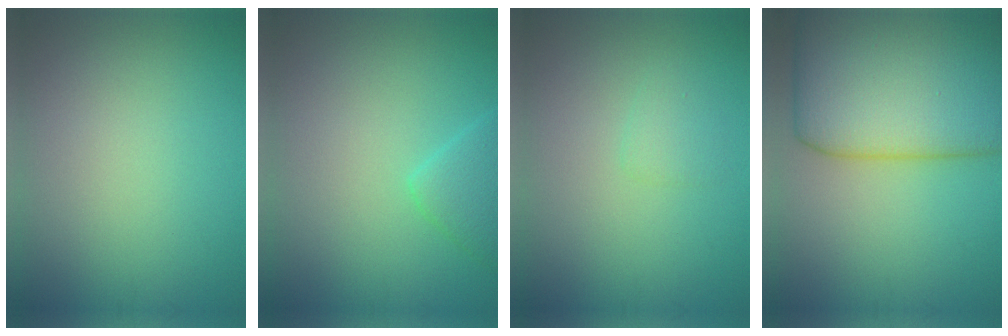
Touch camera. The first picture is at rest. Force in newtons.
{"total": 2.3, "press": 2.3, "slide": 0.3}
{"total": 1.1, "press": 1.1, "slide": 0.1}
{"total": 14.6, "press": 14.6, "slide": 0.3}